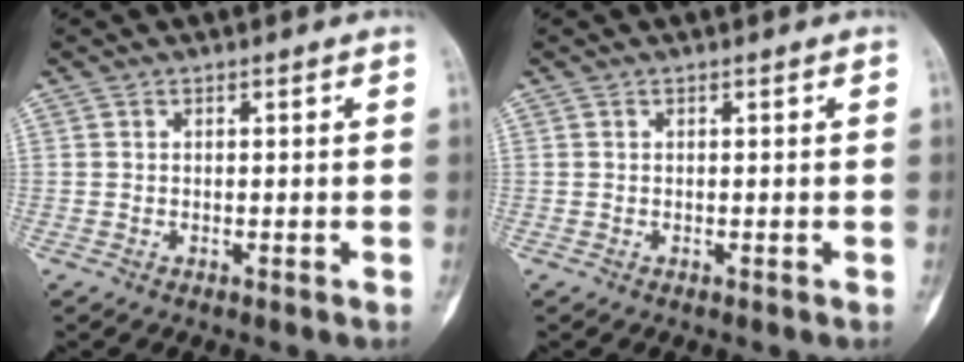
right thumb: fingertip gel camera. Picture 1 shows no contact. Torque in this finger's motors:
{"motor_torque": [0.45, 0.24, -0.03, -0.06, 0.03]}